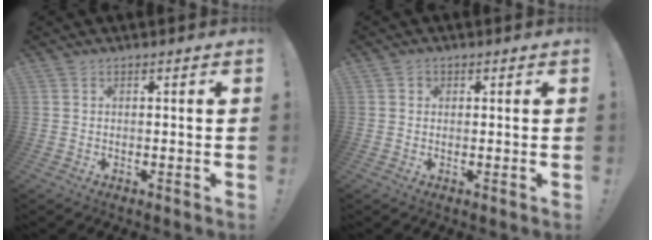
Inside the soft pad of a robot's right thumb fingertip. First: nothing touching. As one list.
[{"total": 1.2, "force": [0.3, 1.1, 0.4], "torque": [-0.002, 0.000, 0.004]}]